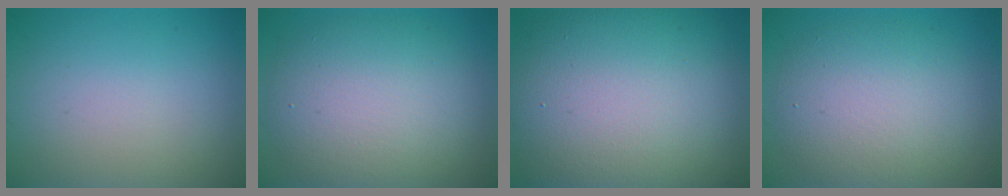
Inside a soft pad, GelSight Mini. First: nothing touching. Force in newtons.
{"total": 8.3, "press": 8.3, "slide": 0.6}
{"total": 15.8, "press": 15.8, "slide": 1.1}
{"total": 6.8, "press": 6.8, "slide": 0.5}